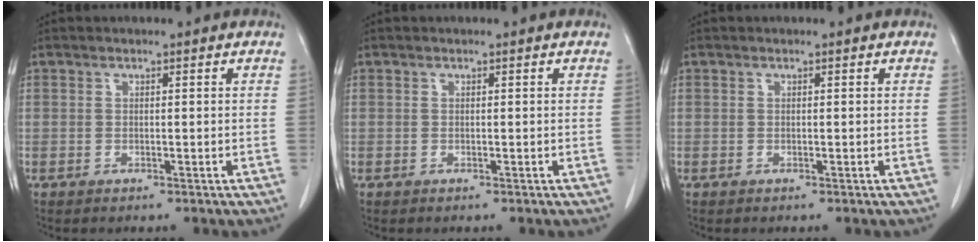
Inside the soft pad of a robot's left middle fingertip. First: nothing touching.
{"total": 0.0}
{"total": 0.0}